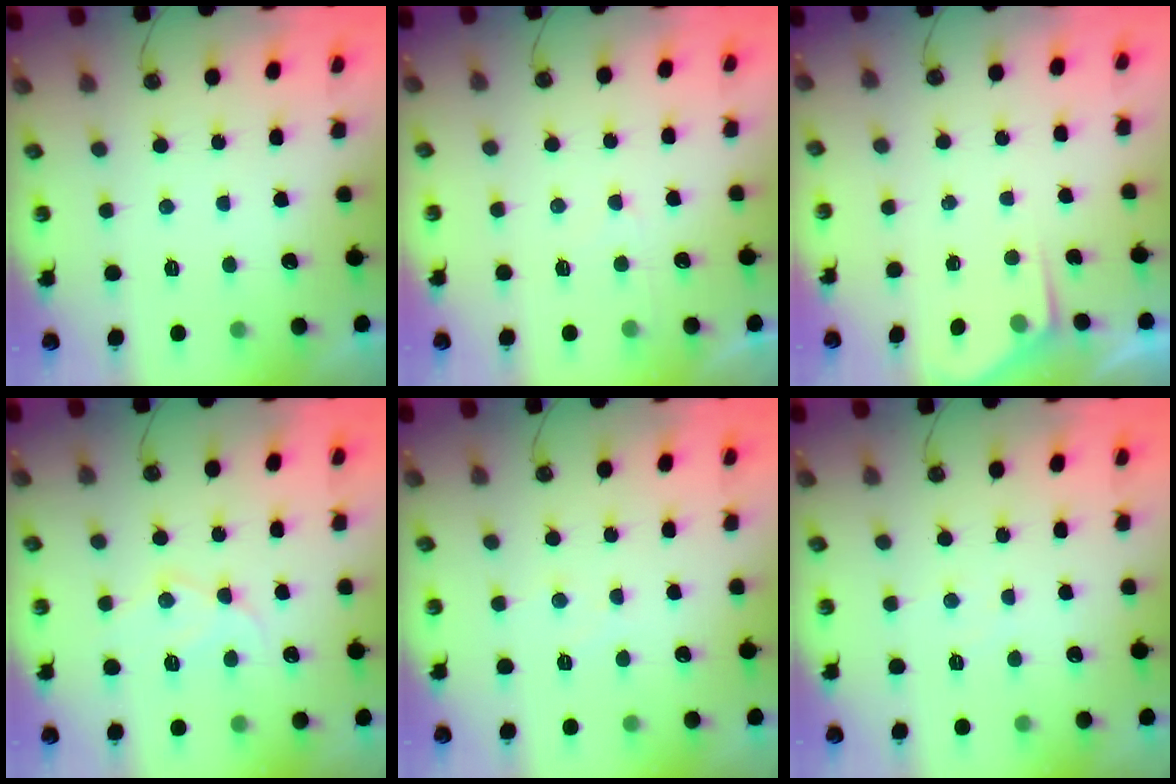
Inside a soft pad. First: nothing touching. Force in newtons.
{"total": 4.3, "press": 4.2, "slide": 0.6}
{"total": 3.0, "press": 3.0, "slide": 0.4}
{"total": 12.2, "press": 12.2, "slide": 0.9}
{"total": 5.2, "press": 5.2, "slide": 0.7}
{"total": 3.4, "press": 3.3, "slide": 0.5}